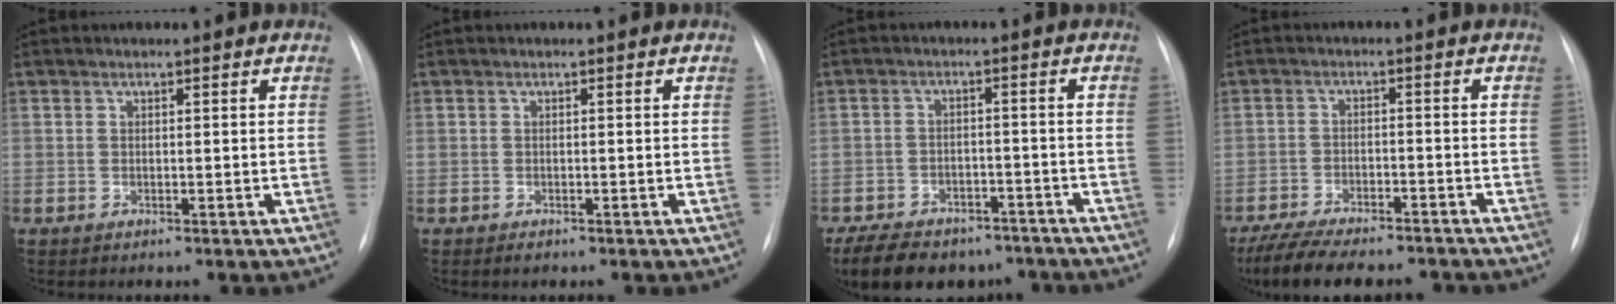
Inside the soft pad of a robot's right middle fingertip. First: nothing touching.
{"total": 0.7, "force": [-0.5, 0.3, 0.3], "torque": [-0.008, -0.001, -0.006]}
{"total": 15.6, "force": [-12.0, 7.9, 6.2], "torque": [-0.138, -0.004, -0.164]}
{"total": 14.7, "force": [-12.7, 3.8, 6.4], "torque": [-0.134, -0.008, -0.187]}